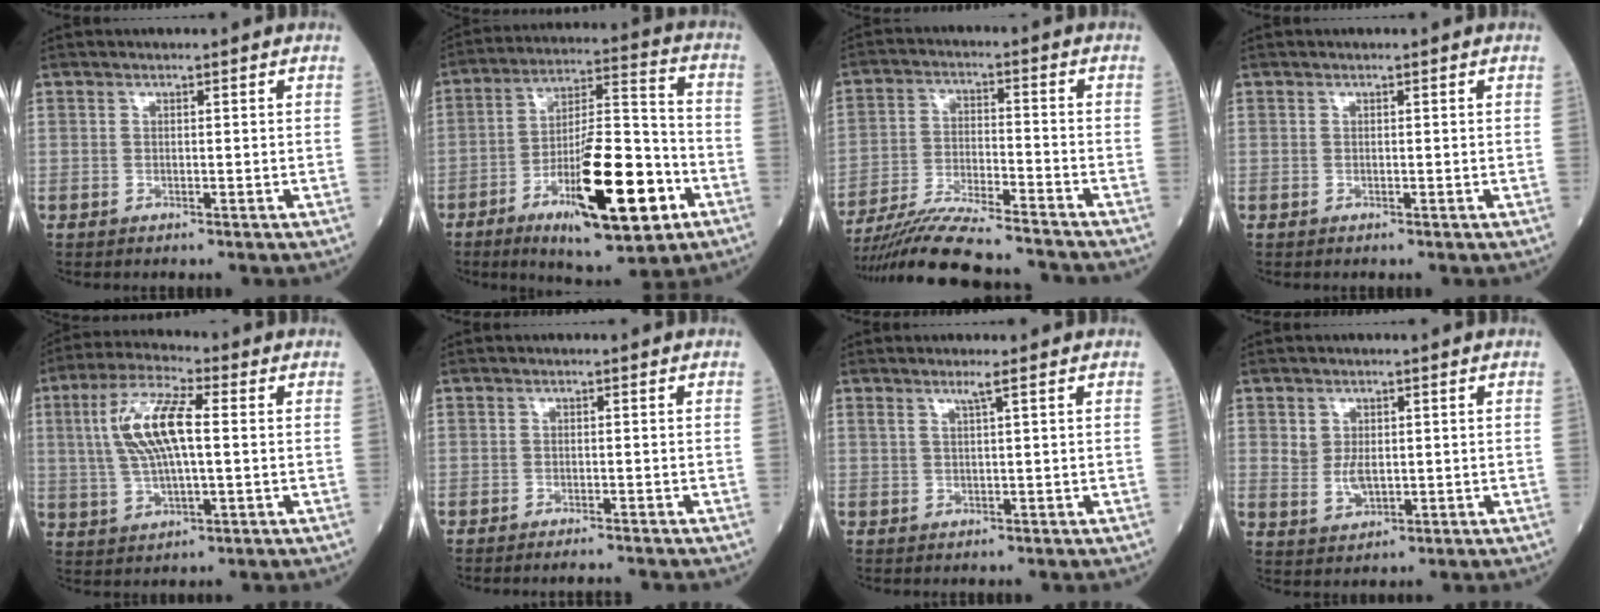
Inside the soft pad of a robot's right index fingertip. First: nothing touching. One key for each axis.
{"total": 18.3, "fx": -7.6, "fy": 3.9, "fz": 16.2, "tx": -0.278, "ty": -0.007, "tz": -0.114}
{"total": 15.2, "fx": -13.9, "fy": 0.1, "fz": 6.0, "tx": -0.111, "ty": -0.014, "tz": -0.234}
{"total": 0.0}
{"total": 10.5, "fx": 1.5, "fy": 2.5, "fz": 10.1, "tx": -0.215, "ty": 0.016, "tz": 0.031}
{"total": 2.6, "fx": -2.4, "fy": -0.4, "fz": 0.7, "tx": -0.007, "ty": -0.006, "tz": -0.031}
{"total": 1.3, "fx": 0.7, "fy": -0.4, "fz": 0.9, "tx": -0.029, "ty": -0.002, "tz": 0.021}
{"total": 3.4, "fx": 0.4, "fy": 2.2, "fz": 2.5, "tx": -0.050, "ty": 0.000, "tz": 0.018}